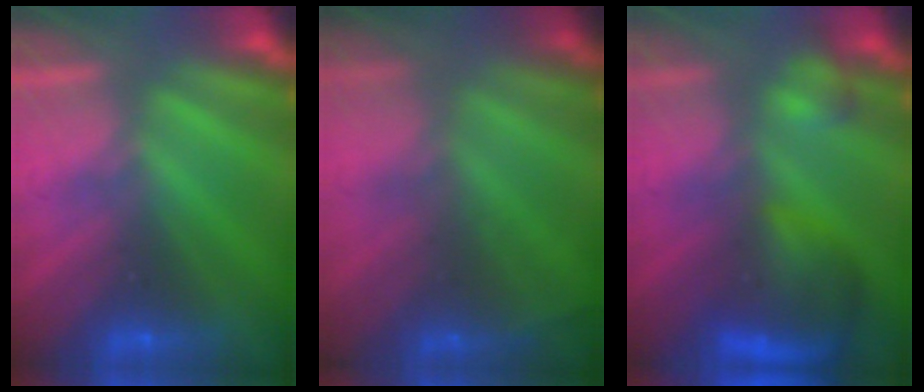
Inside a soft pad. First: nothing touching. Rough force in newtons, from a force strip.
{"total": 7.2}
{"total": 5.8}